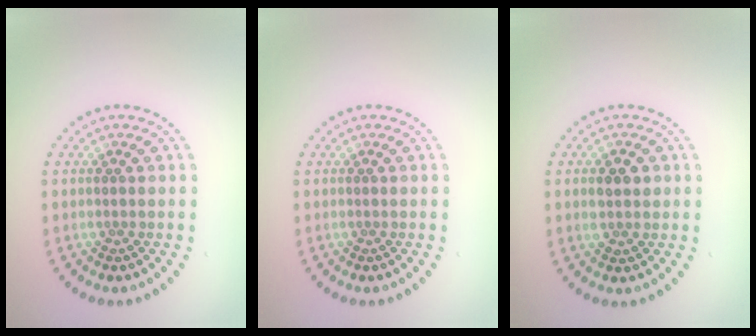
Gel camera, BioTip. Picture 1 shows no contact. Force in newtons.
{"total": 0.0}
{"total": 2.2, "press": 2.2, "slide": 0.2}